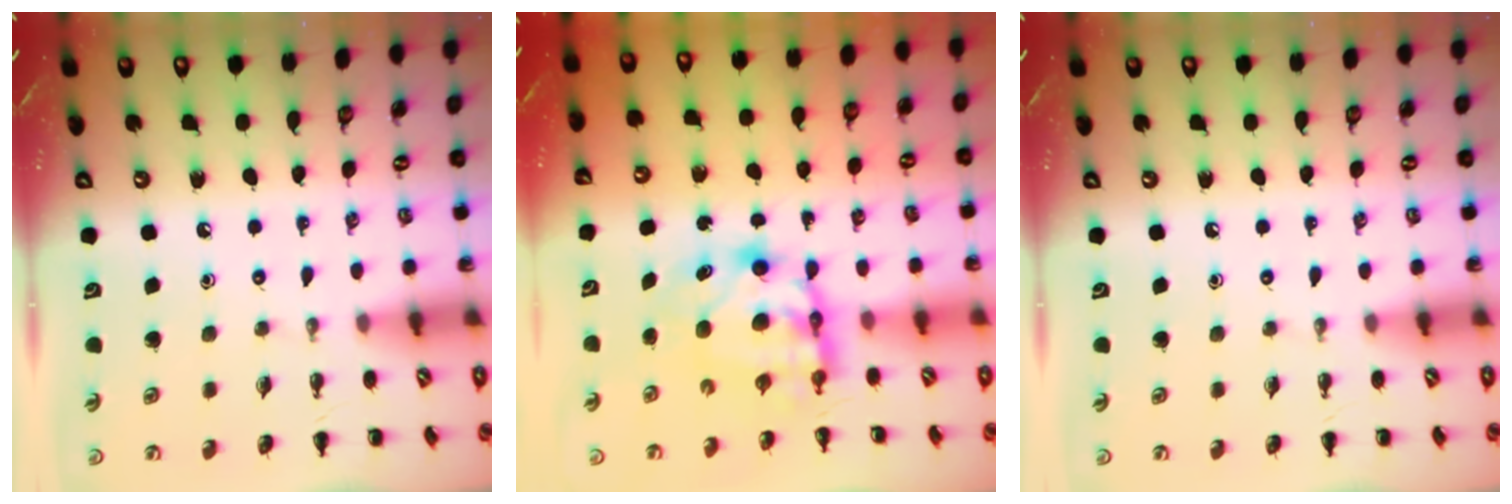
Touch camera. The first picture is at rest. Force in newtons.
{"total": 6.6, "press": 6.4, "slide": 1.7}
{"total": 0.0}